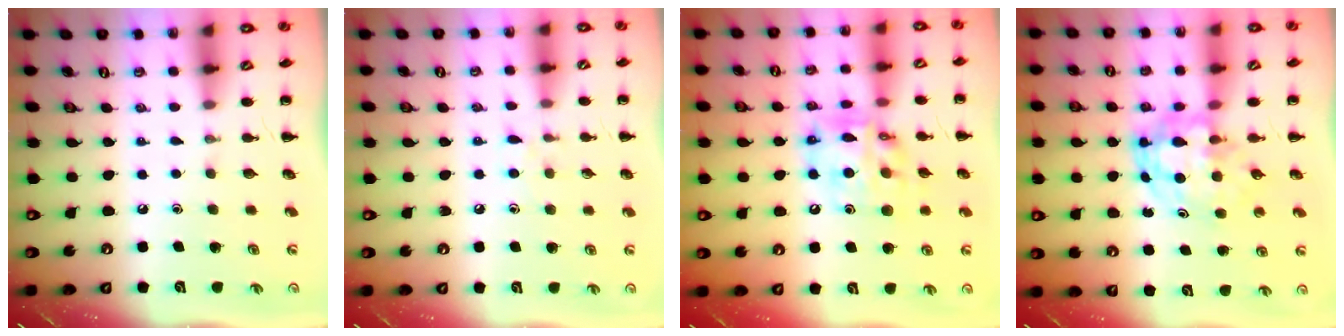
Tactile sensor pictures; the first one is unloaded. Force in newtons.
{"total": 5.1, "press": 4.7, "slide": 1.9}
{"total": 13.9, "press": 13.4, "slide": 3.6}
{"total": 5.7, "press": 5.6, "slide": 1.3}